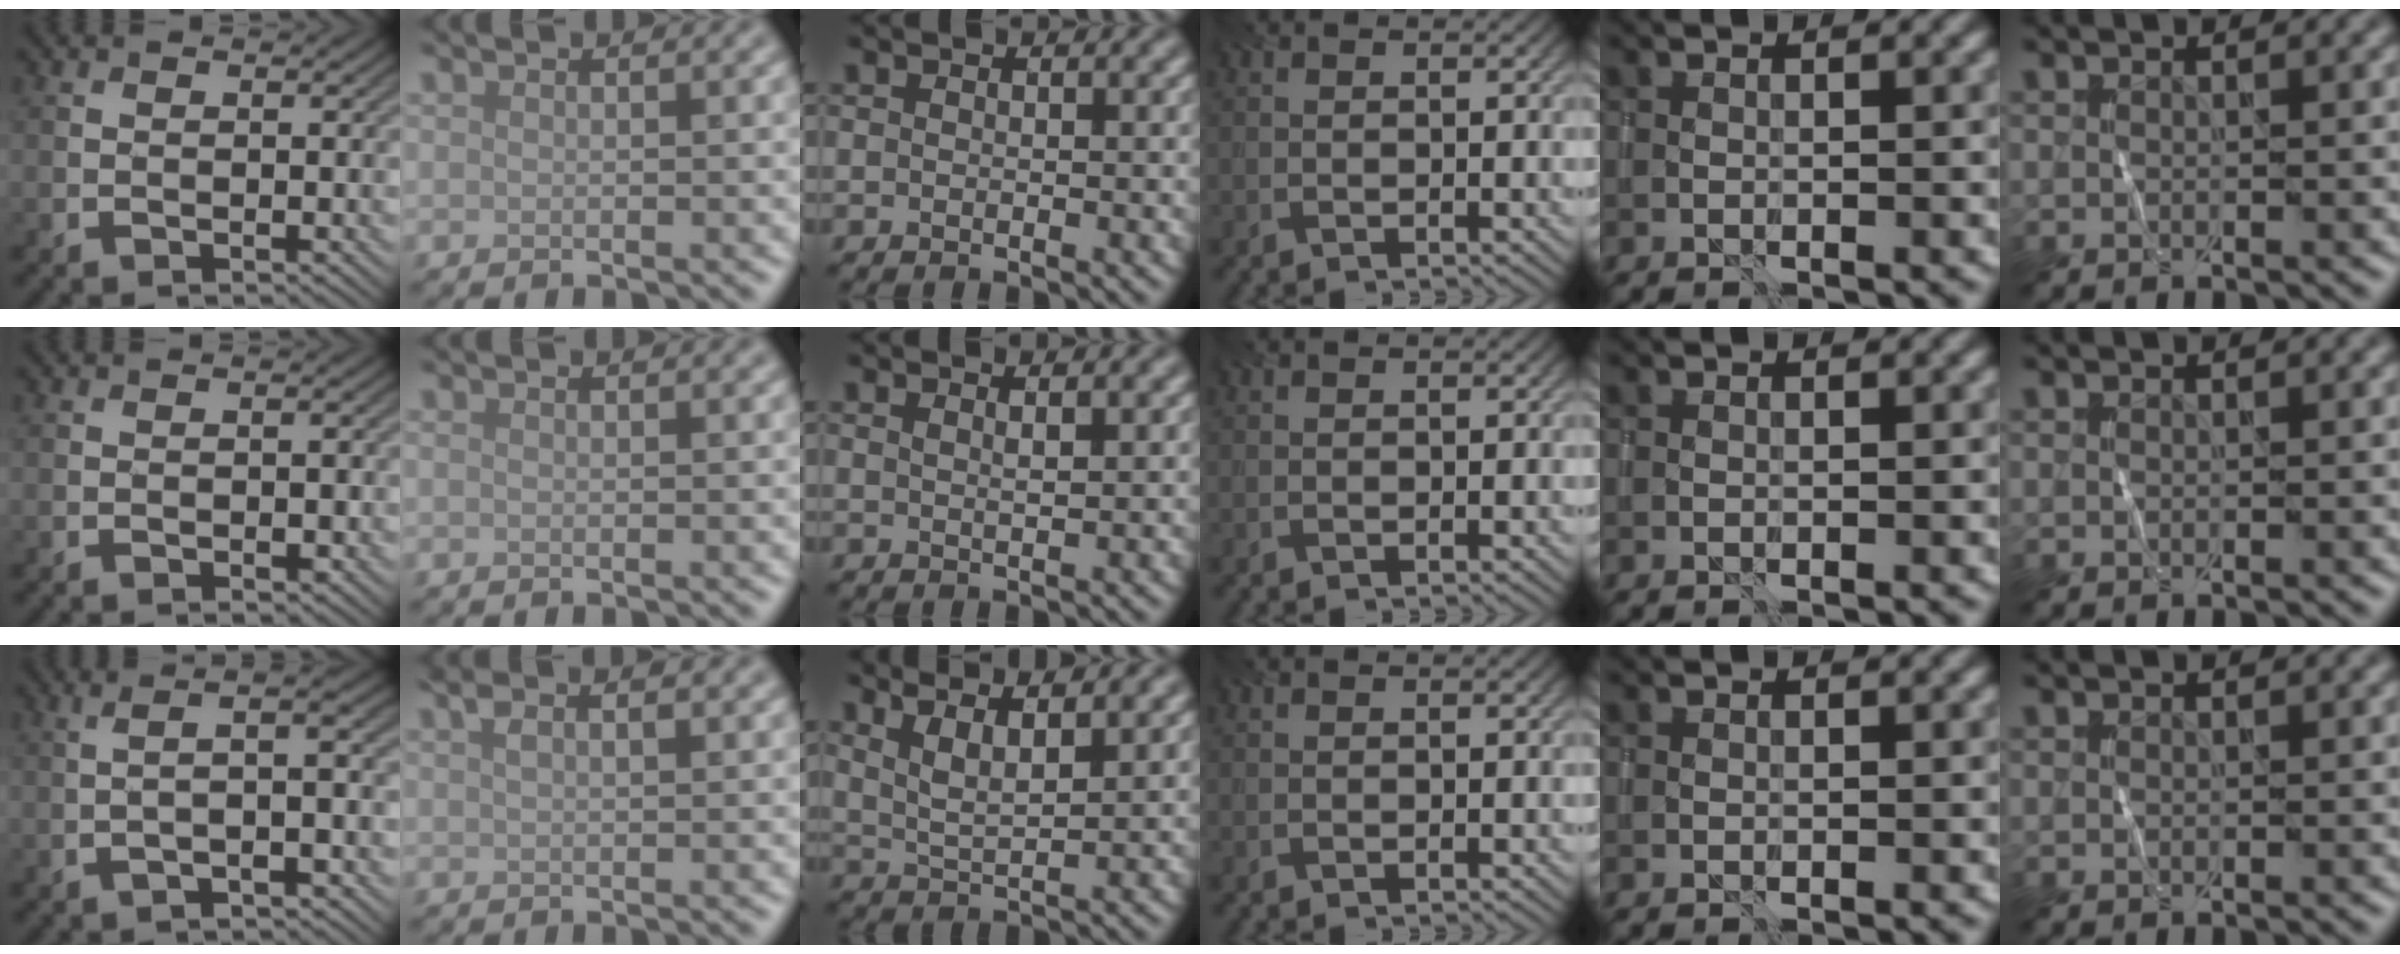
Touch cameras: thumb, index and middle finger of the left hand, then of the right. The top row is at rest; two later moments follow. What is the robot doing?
{"motion": "wrap", "object": "sponge"}